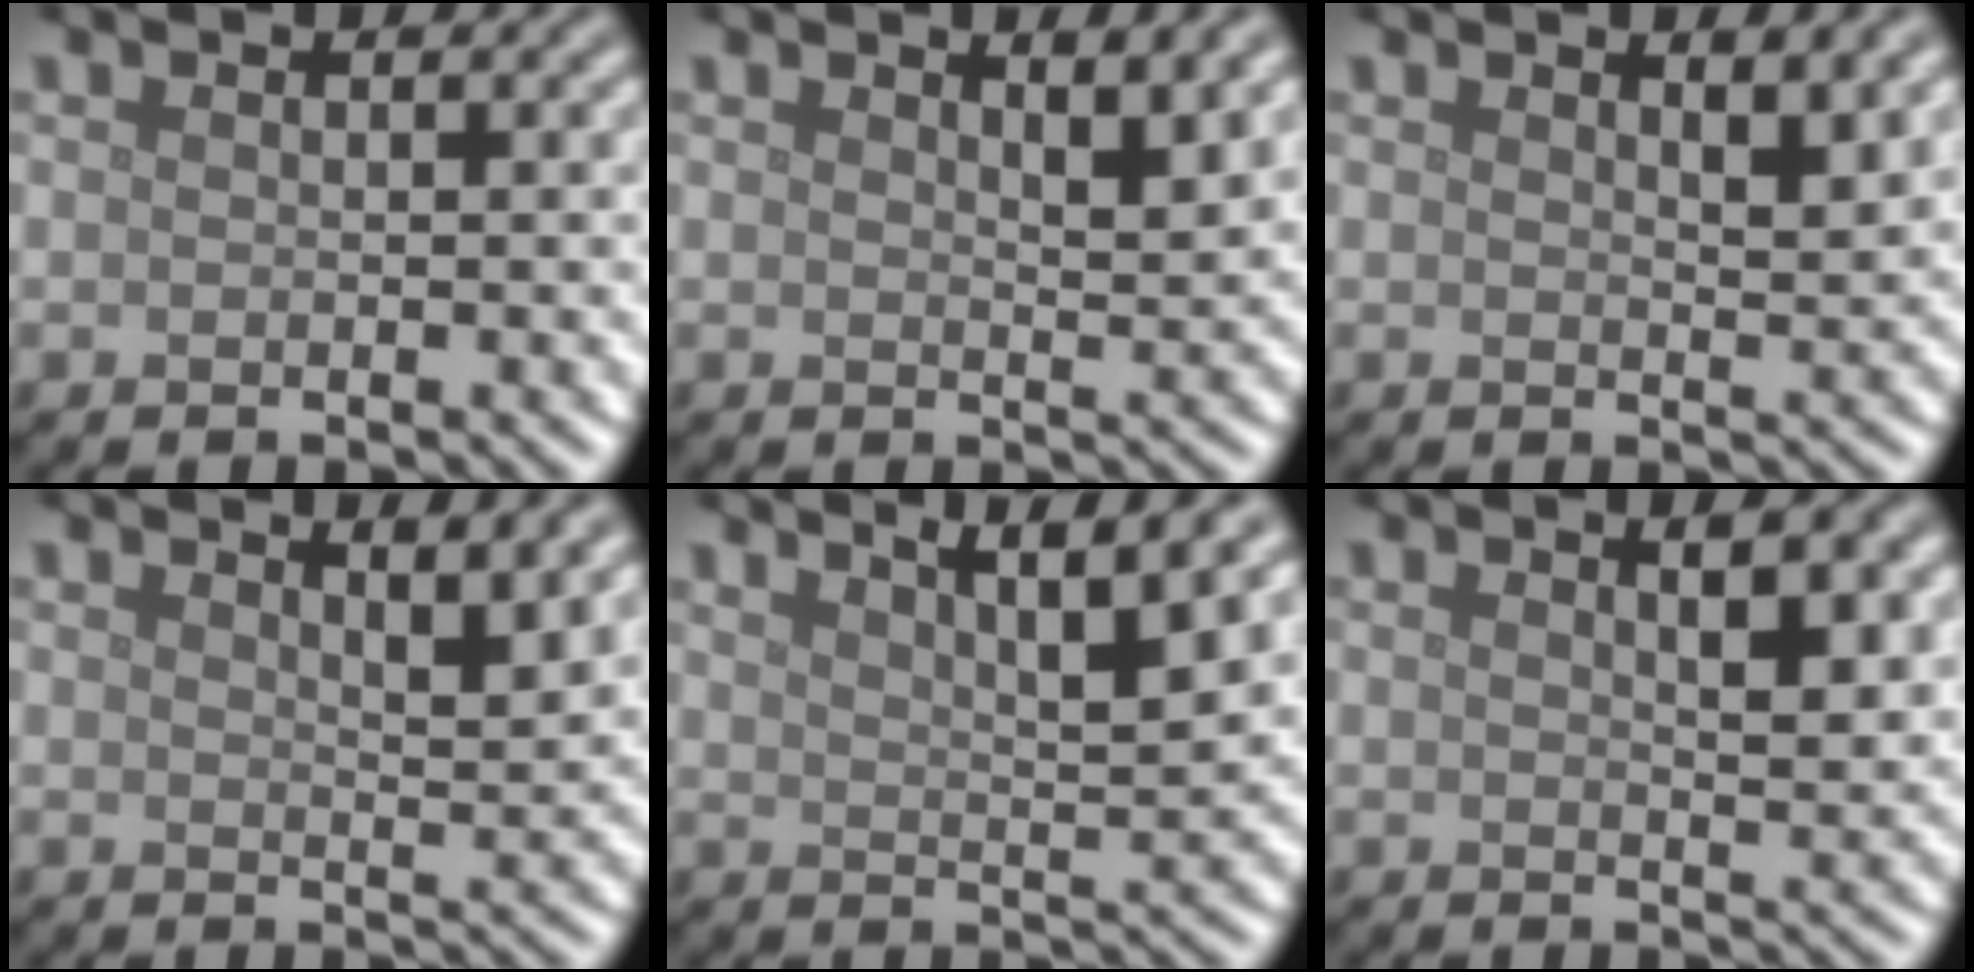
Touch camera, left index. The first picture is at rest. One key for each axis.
{"total": 2.8, "fx": 1.8, "fy": 0.7, "fz": 2.1, "tx": -0.019, "ty": 0.001, "tz": 0.027}
{"total": 2.5, "fx": 1.5, "fy": 0.6, "fz": 1.9, "tx": -0.021, "ty": 0.000, "tz": 0.024}
{"total": 3.2, "fx": 2.1, "fy": 0.8, "fz": 2.3, "tx": -0.019, "ty": 0.001, "tz": 0.030}
{"total": 5.6, "fx": 3.6, "fy": 1.0, "fz": 4.2, "tx": -0.047, "ty": 0.007, "tz": 0.057}
{"total": 3.2, "fx": 1.3, "fy": 0.8, "fz": 2.7, "tx": -0.035, "ty": 0.001, "tz": 0.022}